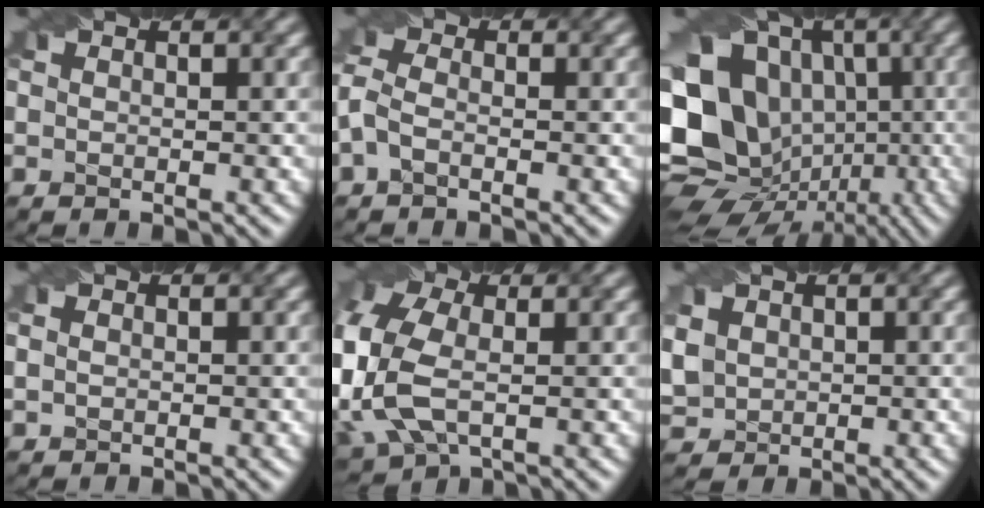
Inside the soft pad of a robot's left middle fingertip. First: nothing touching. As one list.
[{"total": 2.6, "force": [-0.8, 1.5, 1.9], "torque": [-0.049, 0.013, -0.026]}, {"total": 19.3, "force": [-0.8, 16.3, 10.4], "torque": [-0.206, -0.006, -0.033]}, {"total": 1.0, "force": [0.2, 0.8, 0.6], "torque": [-0.011, 0.003, 0.004]}, {"total": 8.3, "force": [-1.2, 5.7, 5.9], "torque": [-0.167, -0.005, -0.024]}, {"total": 3.7, "force": [1.1, 3.2, 1.5], "torque": [-0.075, 0.009, 0.034]}]